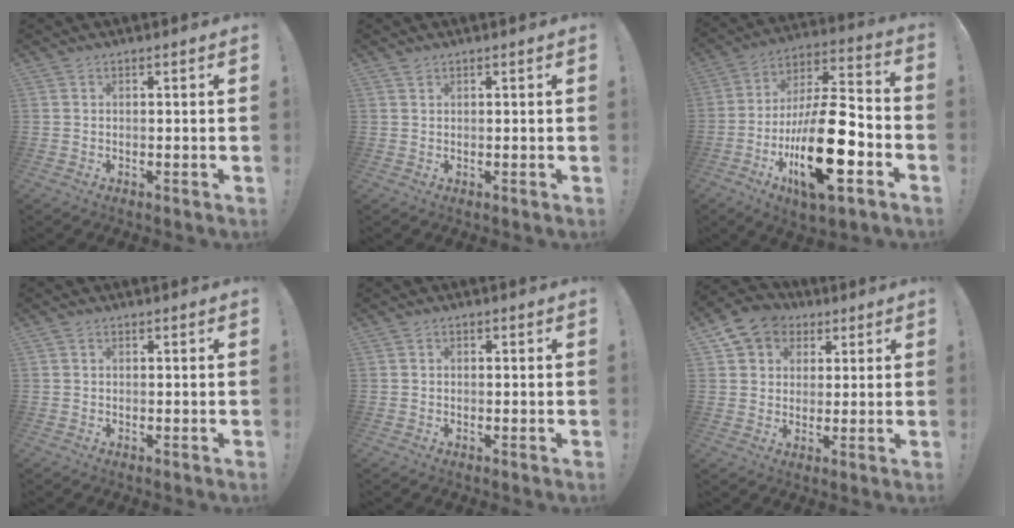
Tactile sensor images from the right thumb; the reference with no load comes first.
{"total": 0.6, "force": [0.5, 0.2, 0.1], "torque": [-0.001, -0.001, 0.010]}
{"total": 24.3, "force": [-9.0, 9.9, 20.2], "torque": [-0.363, 0.052, -0.137]}
{"total": 0.6, "force": [0.3, 0.5, 0.1], "torque": [-0.001, 0.001, 0.006]}
{"total": 0.8, "force": [-0.2, 0.7, 0.2], "torque": [-0.007, 0.005, -0.003]}
{"total": 9.0, "force": [3.8, 7.7, 2.7], "torque": [-0.040, -0.017, 0.079]}